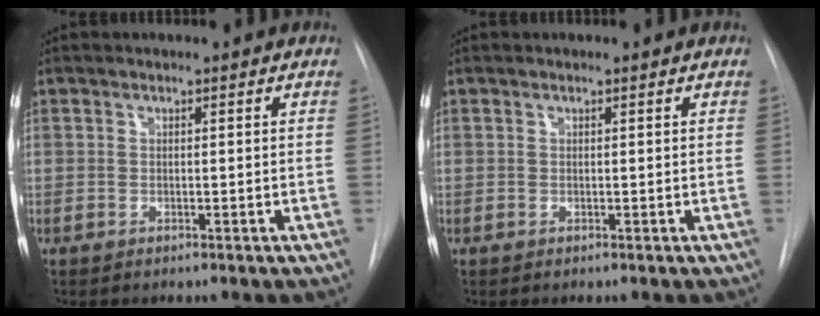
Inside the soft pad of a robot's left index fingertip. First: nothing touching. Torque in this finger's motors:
{"motor_torque": [-0.40, -0.54, 0.03, 0.02]}